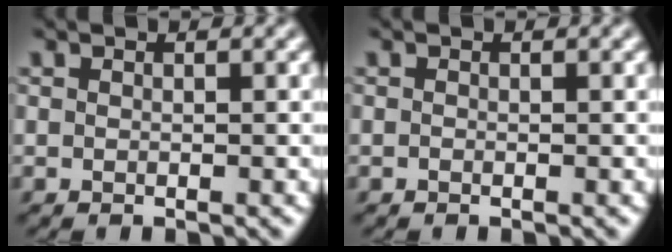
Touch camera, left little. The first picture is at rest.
{"total": 0.0}